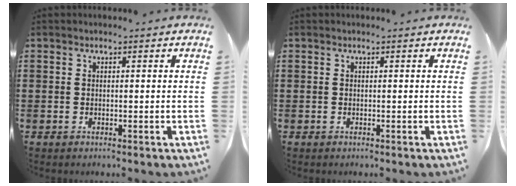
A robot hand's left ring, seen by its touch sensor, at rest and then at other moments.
{"total": 0.0}